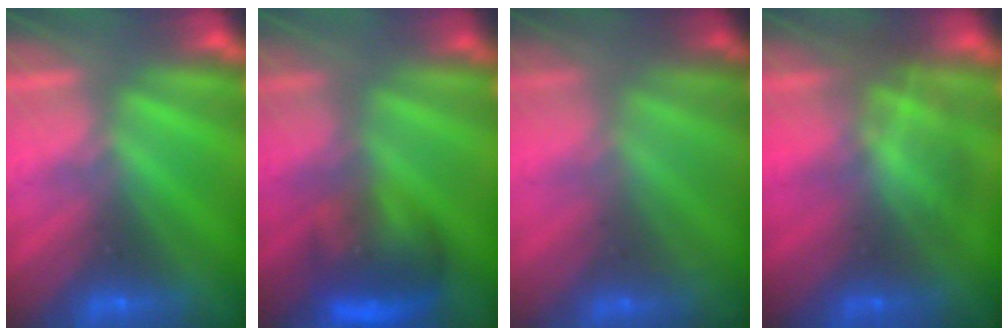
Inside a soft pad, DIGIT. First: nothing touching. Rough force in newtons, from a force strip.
{"total": 7.3}
{"total": 1.7}
{"total": 2.9}